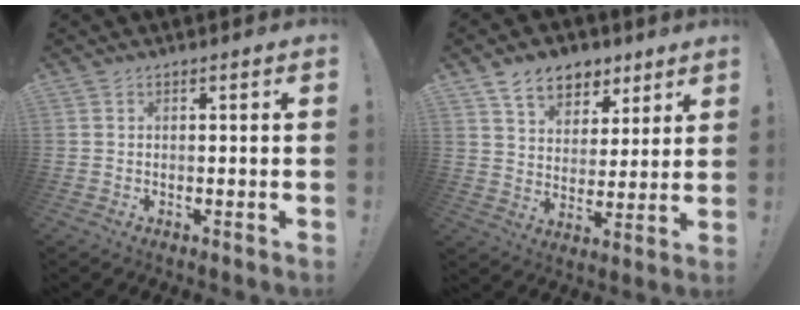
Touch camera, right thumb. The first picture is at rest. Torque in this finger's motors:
{"motor_torque": [0.04, 2.02, 0.73, 0.55, -0.01]}